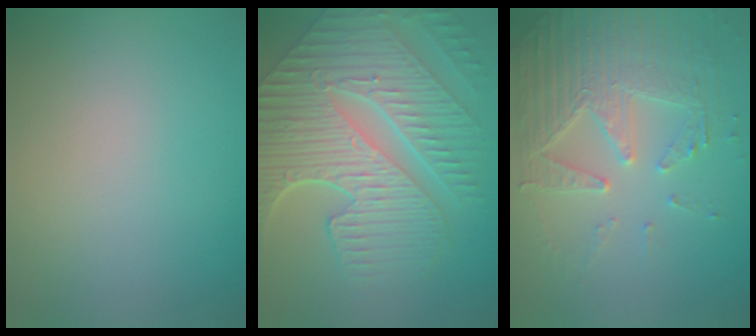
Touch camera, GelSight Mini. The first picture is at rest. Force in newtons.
{"total": 10.3, "press": 7.1, "slide": 7.5}
{"total": 4.9, "press": 4.4, "slide": 2.3}